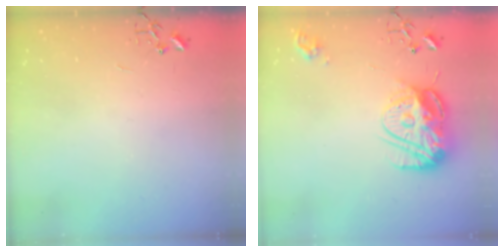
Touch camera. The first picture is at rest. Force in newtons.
{"total": 19.1, "press": 19.1, "slide": 1.5}